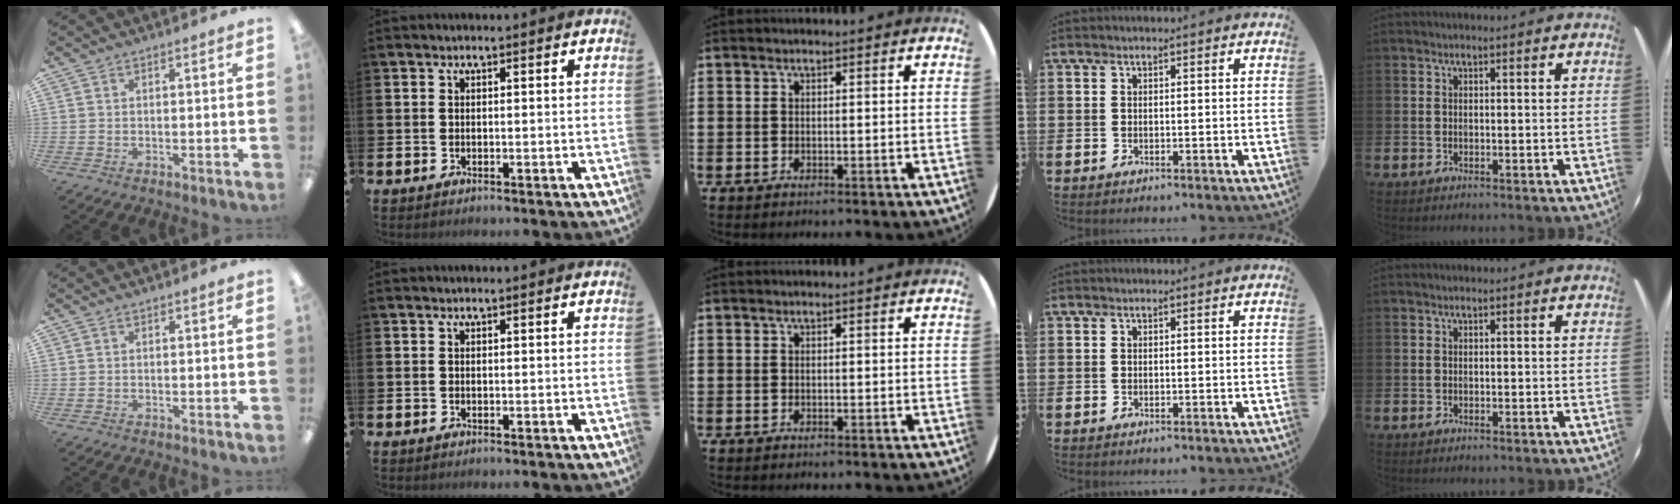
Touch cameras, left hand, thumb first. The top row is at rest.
{}